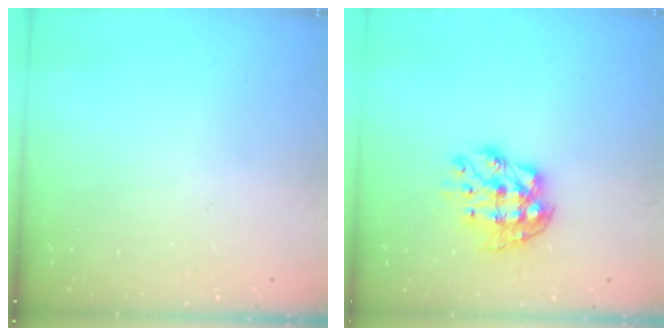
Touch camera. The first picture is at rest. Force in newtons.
{"total": 8.7, "press": 8.7, "slide": 0.8}